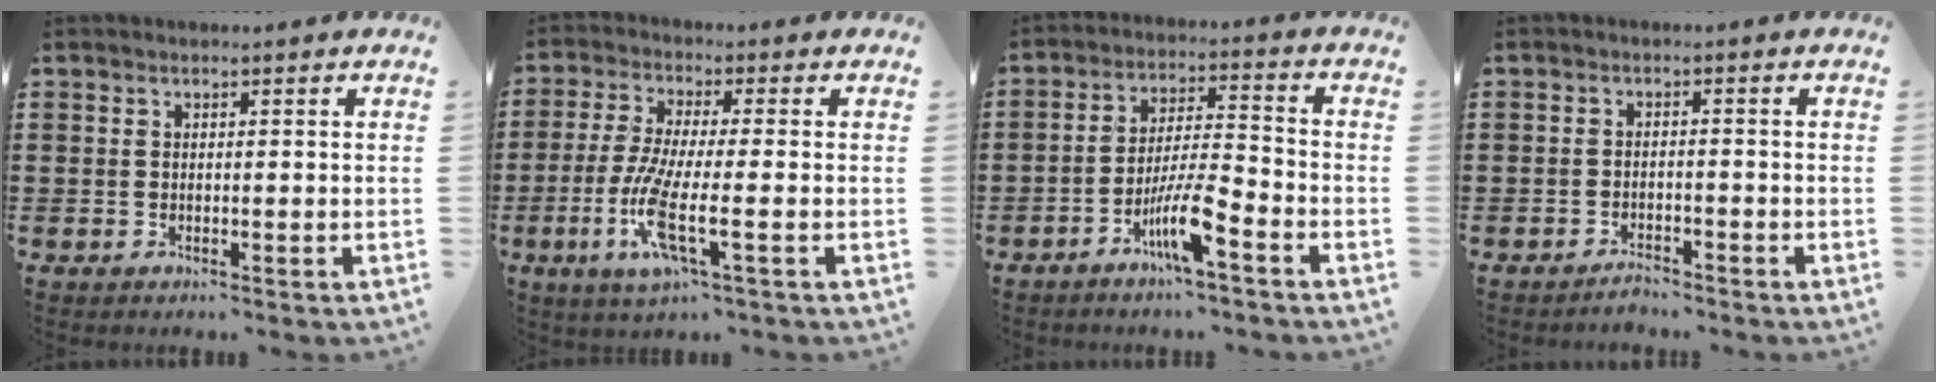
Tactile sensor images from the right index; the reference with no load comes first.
{"total": 8.9, "force": [-2.9, 1.4, 8.2], "torque": [-0.192, -0.022, -0.062]}
{"total": 7.6, "force": [-4.5, 1.0, 6.1], "torque": [-0.124, -0.004, -0.086]}
{"total": 2.0, "force": [-2.0, 0.2, 0.2], "torque": [-0.011, 0.002, -0.040]}